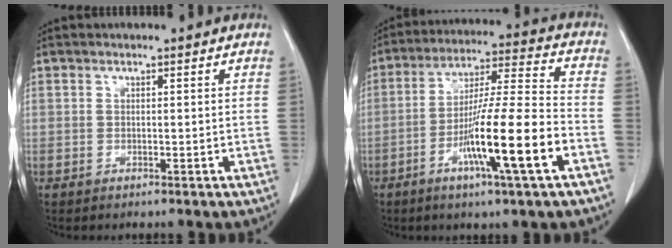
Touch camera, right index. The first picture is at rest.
{"total": 15.0, "force": [-5.8, -0.3, 13.8], "torque": [-0.251, -0.009, -0.102]}